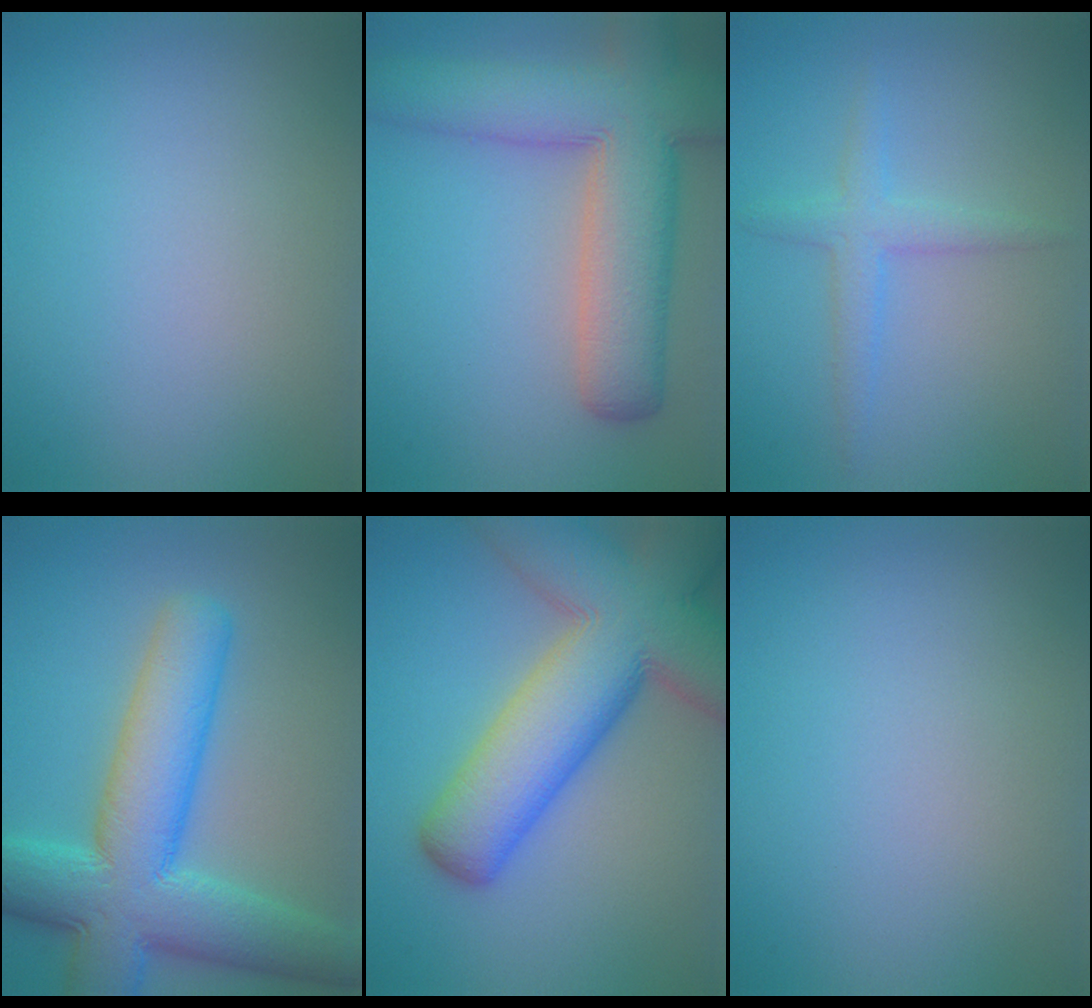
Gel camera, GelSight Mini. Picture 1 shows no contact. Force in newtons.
{"total": 10.1, "press": 10.0, "slide": 0.8}
{"total": 2.3, "press": 2.3, "slide": 0.1}
{"total": 11.0, "press": 11.0, "slide": 0.5}
{"total": 14.0, "press": 14.0, "slide": 0.9}
{"total": 0.0}